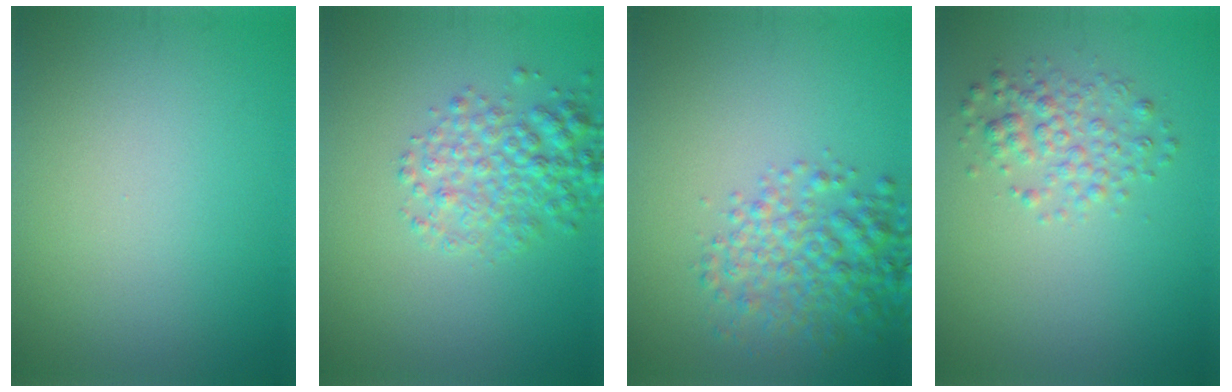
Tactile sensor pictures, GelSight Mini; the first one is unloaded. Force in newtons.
{"total": 4.0, "press": 4.0, "slide": 0.1}
{"total": 4.7, "press": 4.7, "slide": 0.1}
{"total": 2.6, "press": 2.6, "slide": 0.0}